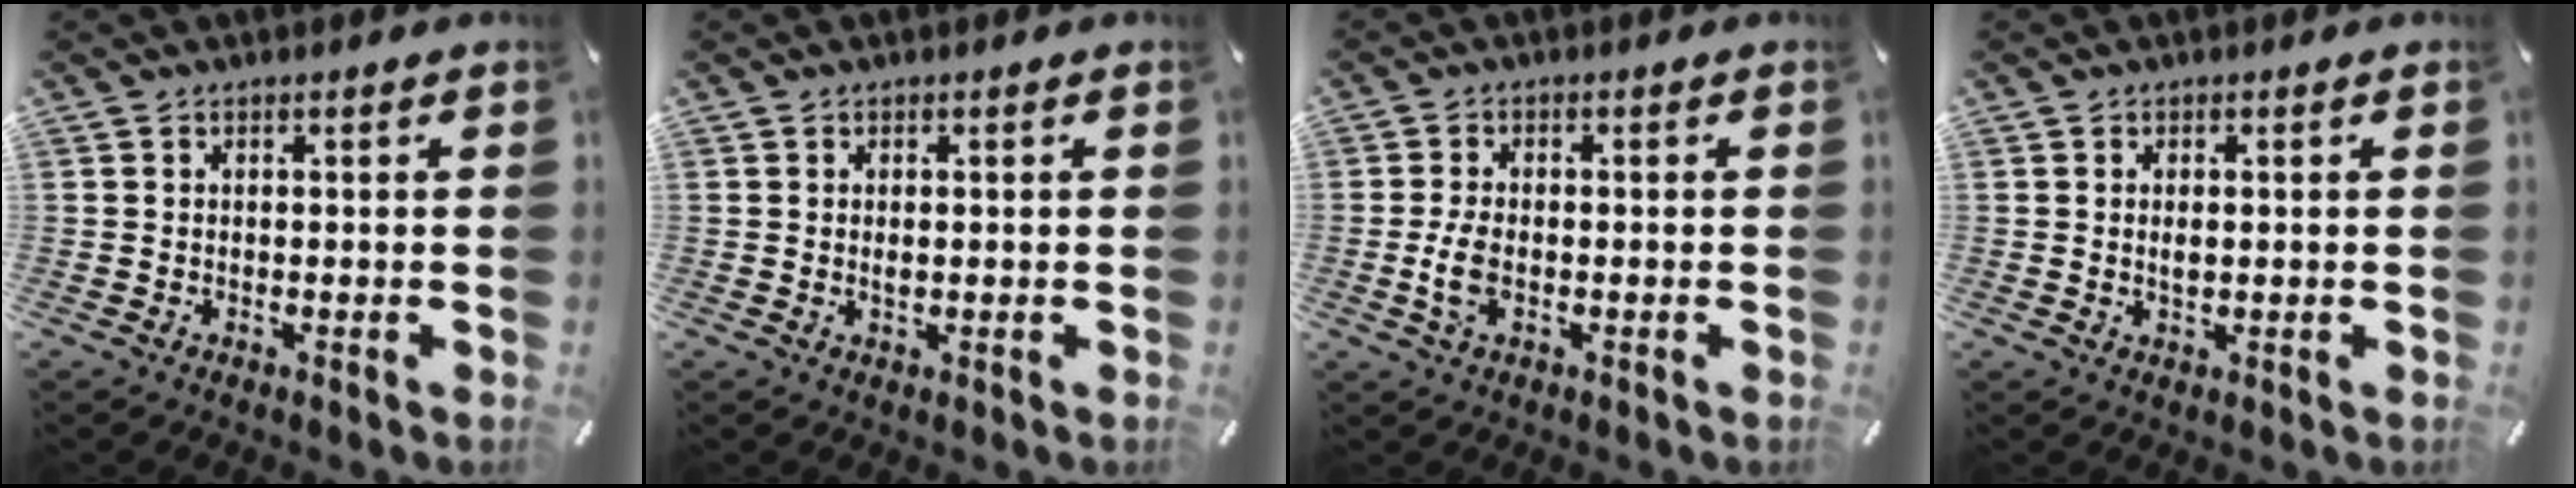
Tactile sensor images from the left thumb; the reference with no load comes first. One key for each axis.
{"total": 1.2, "fx": 0.1, "fy": 0.6, "fz": 1.0, "tx": -0.021, "ty": 0.003, "tz": 0.001}
{"total": 4.7, "fx": -1.1, "fy": 2.5, "fz": 3.9, "tx": -0.090, "ty": -0.002, "tz": -0.023}
{"total": 1.9, "fx": 0.2, "fy": 1.0, "fz": 1.6, "tx": -0.033, "ty": 0.002, "tz": 0.002}